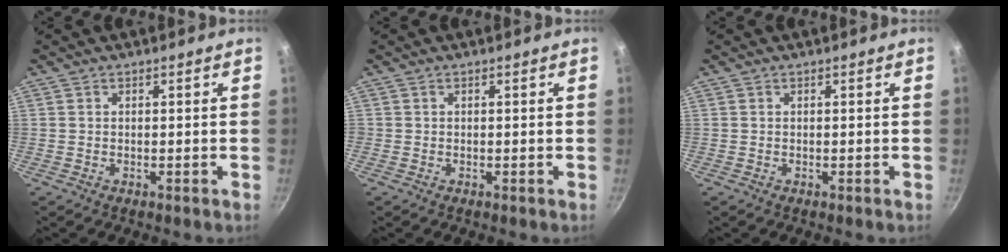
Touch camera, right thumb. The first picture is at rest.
{"total": 0.0}
{"total": 0.0}